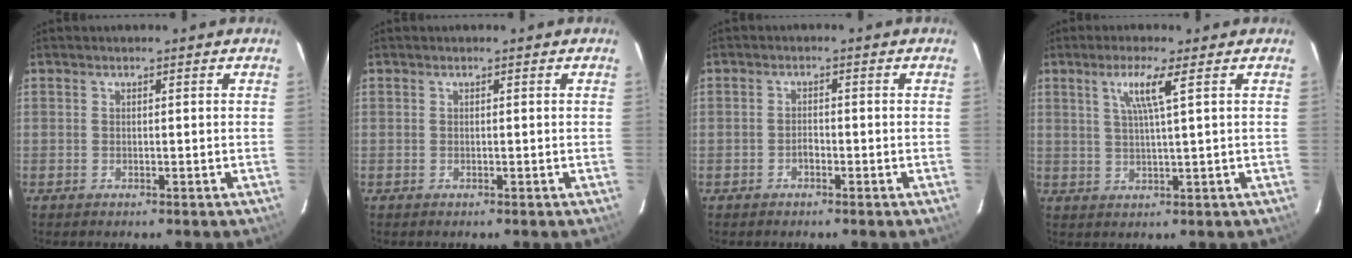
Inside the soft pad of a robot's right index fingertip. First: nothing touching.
{"total": 0.0}
{"total": 1.2, "force": [-0.8, 0.7, 0.6], "torque": [-0.011, 0.004, -0.014]}
{"total": 4.9, "force": [2.2, -0.6, 4.4], "torque": [-0.081, 0.000, 0.041]}